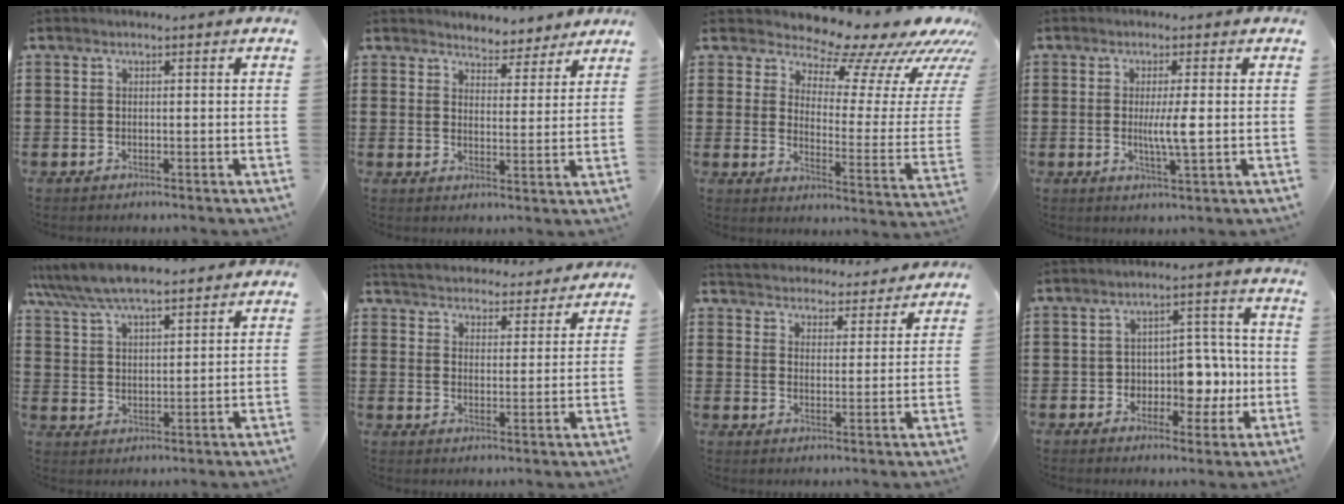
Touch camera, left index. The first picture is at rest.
{"total": 4.2, "force": [4.0, 0.9, -0.2], "torque": [-0.008, -0.020, 0.072]}
{"total": 10.4, "force": [9.4, 2.5, 3.6], "torque": [-0.059, -0.091, 0.152]}
{"total": 4.2, "force": [0.0, 0.3, 4.2], "torque": [-0.083, -0.010, -0.004]}
{"total": 7.2, "force": [6.6, 1.3, 2.7], "torque": [-0.075, -0.020, 0.121]}
{"total": 4.2, "force": [4.2, 0.1, -0.5], "torque": [-0.018, -0.036, 0.070]}
{"total": 4.2, "force": [4.1, 0.1, -0.6], "torque": [-0.013, -0.032, 0.069]}
{"total": 6.7, "force": [-1.1, 5.3, 3.9], "torque": [-0.068, 0.008, -0.022]}